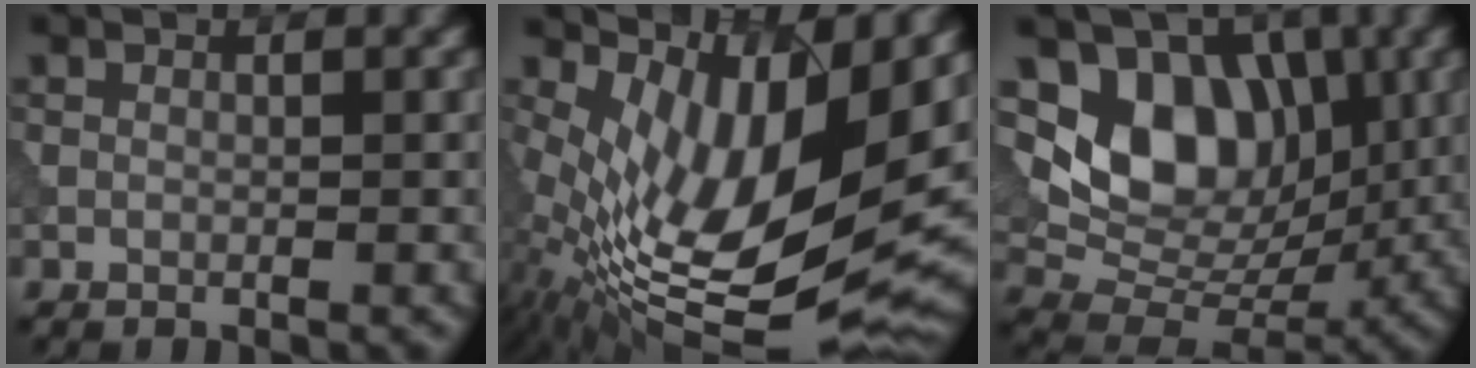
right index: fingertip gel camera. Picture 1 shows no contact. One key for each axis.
{"total": 13.1, "fx": 2.9, "fy": 5.5, "fz": 11.6, "tx": -0.215, "ty": -0.015, "tz": 0.067}
{"total": 8.8, "fx": 2.3, "fy": 6.7, "fz": 5.2, "tx": -0.087, "ty": -0.015, "tz": 0.039}